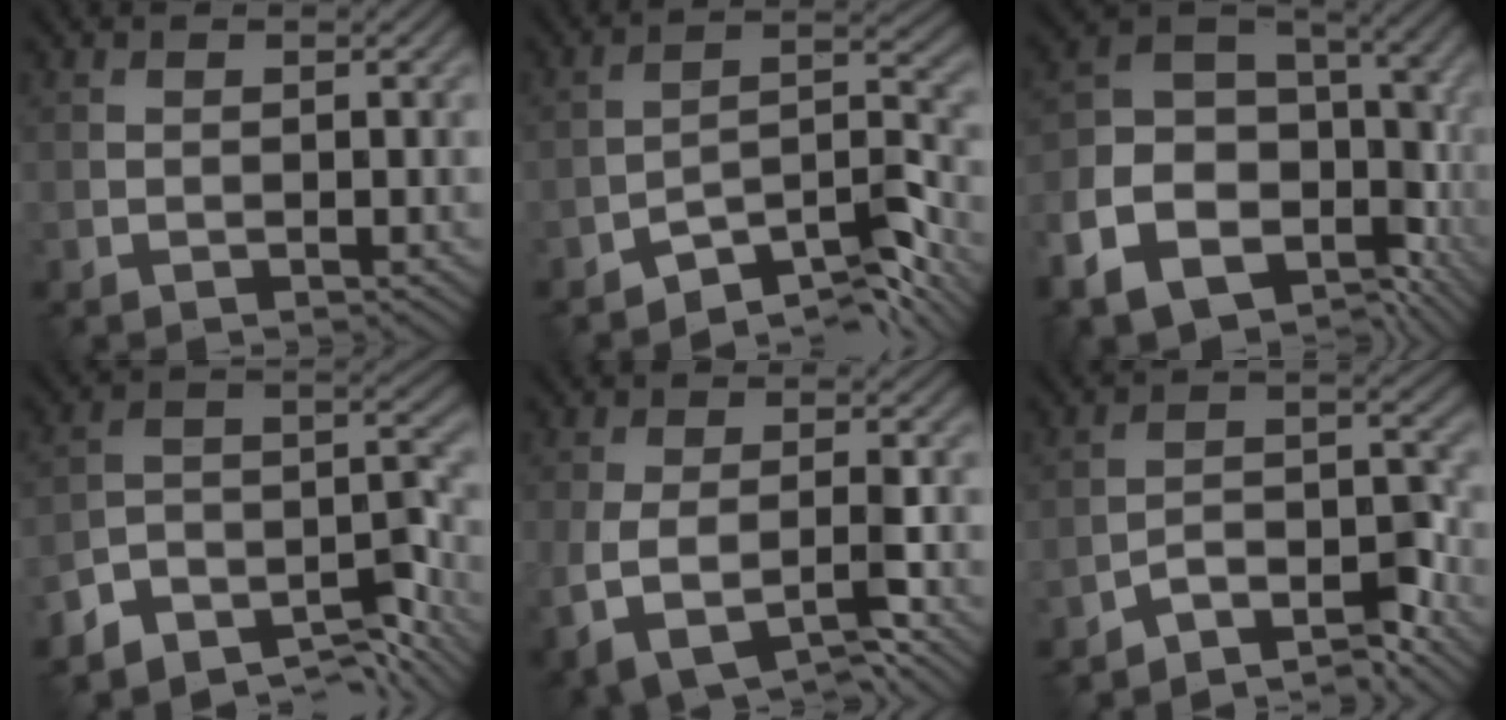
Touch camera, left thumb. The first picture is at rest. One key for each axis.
{"total": 8.7, "fx": -6.7, "fy": 2.5, "fz": 5.0, "tx": -0.068, "ty": 0.009, "tz": -0.128}
{"total": 16.9, "fx": -8.0, "fy": 11.6, "fz": 9.3, "tx": -0.231, "ty": -0.060, "tz": -0.118}
{"total": 10.4, "fx": -8.3, "fy": 4.2, "fz": 4.8, "tx": -0.074, "ty": -0.008, "tz": -0.154}
{"total": 7.4, "fx": -3.1, "fy": 3.3, "fz": 5.8, "tx": -0.123, "ty": -0.016, "tz": -0.053}
{"total": 6.9, "fx": -5.8, "fy": 1.6, "fz": 3.3, "tx": -0.052, "ty": 0.007, "tz": -0.108}